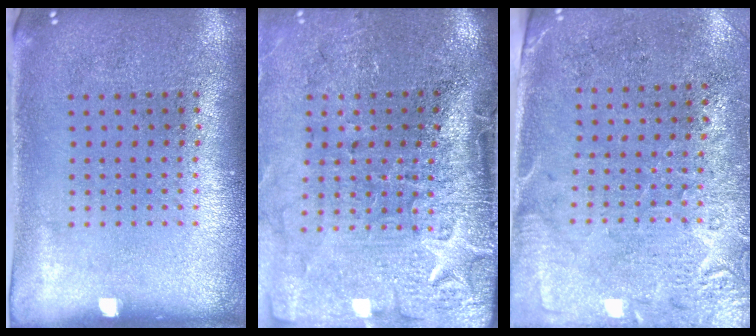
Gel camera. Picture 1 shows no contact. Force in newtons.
{"total": 4.6, "press": 3.7, "slide": 2.7}
{"total": 2.7, "press": 2.4, "slide": 1.2}